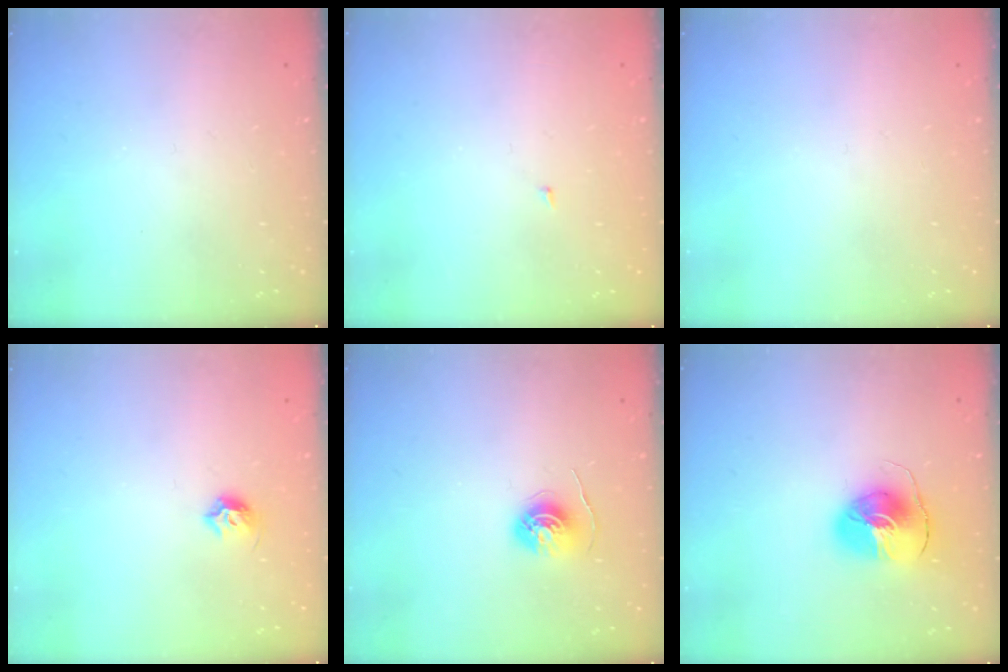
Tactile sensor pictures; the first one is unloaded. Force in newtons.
{"total": 1.4, "press": 1.3, "slide": 0.1}
{"total": 0.0}
{"total": 5.6, "press": 5.5, "slide": 1.3}
{"total": 5.7, "press": 5.7, "slide": 0.5}
{"total": 8.7, "press": 8.7, "slide": 1.1}